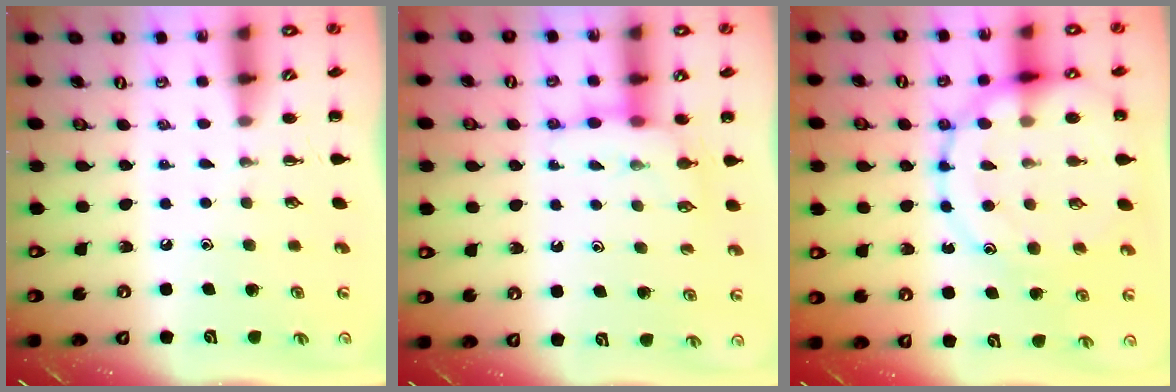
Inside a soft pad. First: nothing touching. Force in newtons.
{"total": 8.0, "press": 8.0, "slide": 0.7}
{"total": 18.7, "press": 18.6, "slide": 1.5}